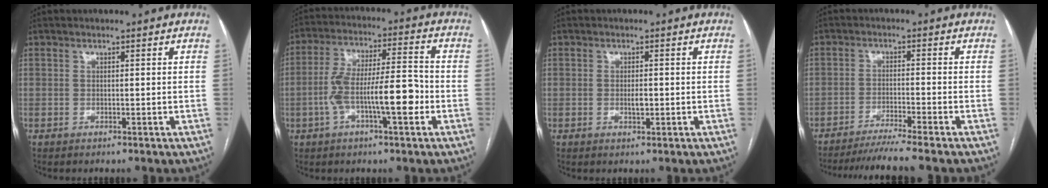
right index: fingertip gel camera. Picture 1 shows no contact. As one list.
[{"total": 11.7, "force": [-3.2, 2.2, 11.0], "torque": [-0.201, 0.021, -0.055]}, {"total": 1.8, "force": [-0.3, 0.7, 1.6], "torque": [-0.029, 0.000, -0.003]}, {"total": 8.2, "force": [-7.1, -1.8, 3.6], "torque": [-0.041, -0.025, -0.113]}]